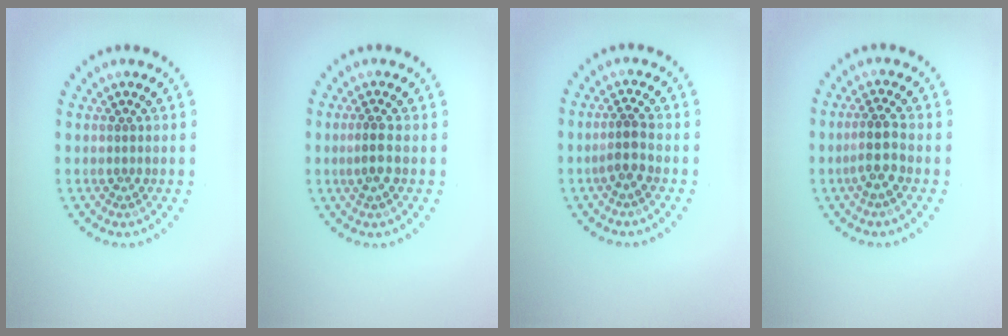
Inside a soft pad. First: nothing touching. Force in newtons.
{"total": 1.6, "press": 1.4, "slide": 0.7}
{"total": 1.9, "press": 1.5, "slide": 1.1}
{"total": 2.3, "press": 1.9, "slide": 1.3}